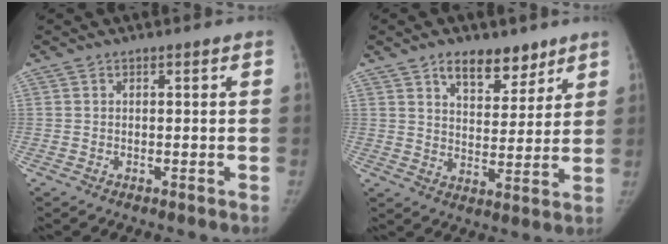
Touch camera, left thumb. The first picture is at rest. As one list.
[{"total": 9.8, "force": [6.6, 5.4, 4.8], "torque": [-0.039, -0.040, 0.108]}]